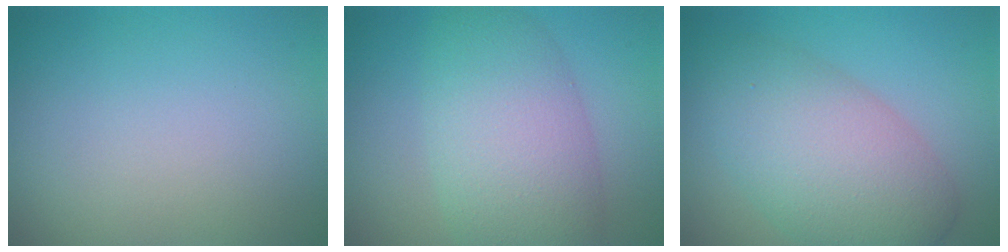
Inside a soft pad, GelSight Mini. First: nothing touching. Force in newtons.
{"total": 7.6, "press": 7.6, "slide": 0.2}
{"total": 7.6, "press": 7.6, "slide": 0.2}